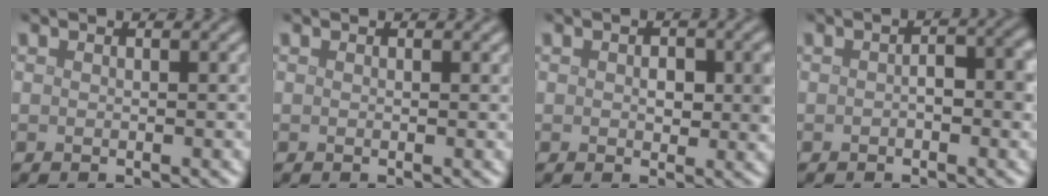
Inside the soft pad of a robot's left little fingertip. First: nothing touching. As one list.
[{"total": 0.0}, {"total": 2.7, "force": [0.3, 1.6, 2.1], "torque": [-0.024, -0.003, 0.004]}, {"total": 2.9, "force": [-0.3, 1.5, 2.5], "torque": [-0.035, 0.003, -0.008]}]